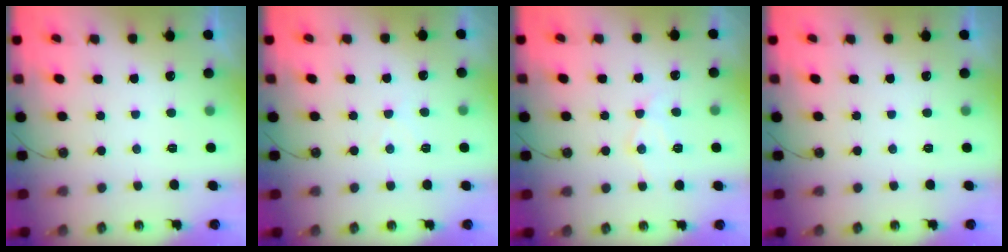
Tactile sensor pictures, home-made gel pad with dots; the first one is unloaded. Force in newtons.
{"total": 3.7, "press": 3.7, "slide": 0.6}
{"total": 10.2, "press": 10.2, "slide": 0.8}
{"total": 0.0}